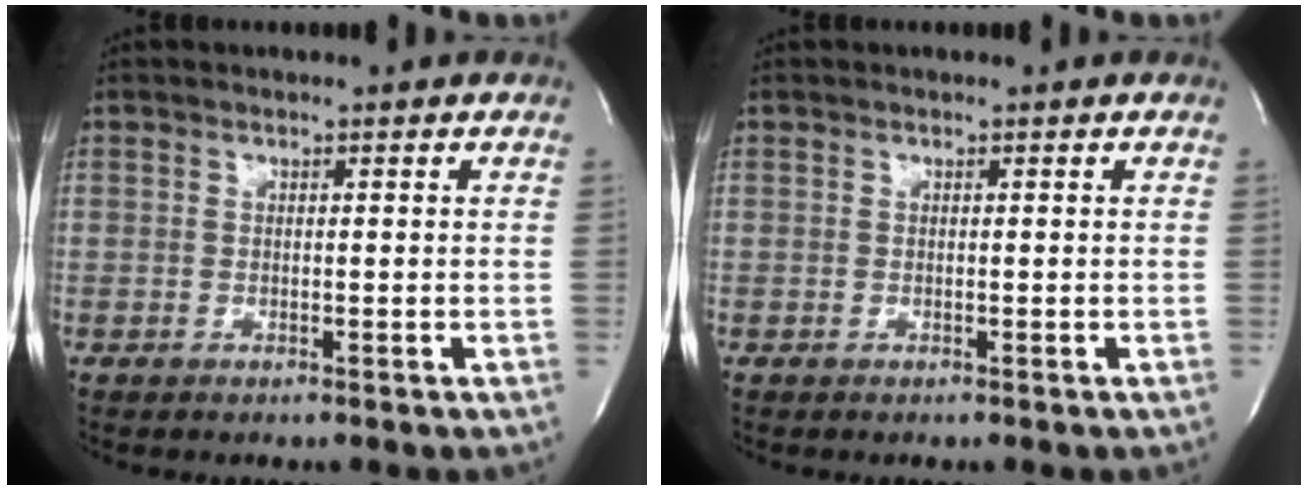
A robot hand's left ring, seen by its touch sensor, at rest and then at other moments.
{"total": 0.0}